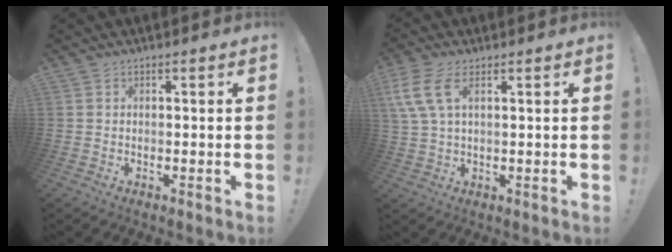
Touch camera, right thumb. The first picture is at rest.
{"total": 8.7, "force": [3.6, 4.1, 6.8], "torque": [-0.153, 0.006, 0.073]}